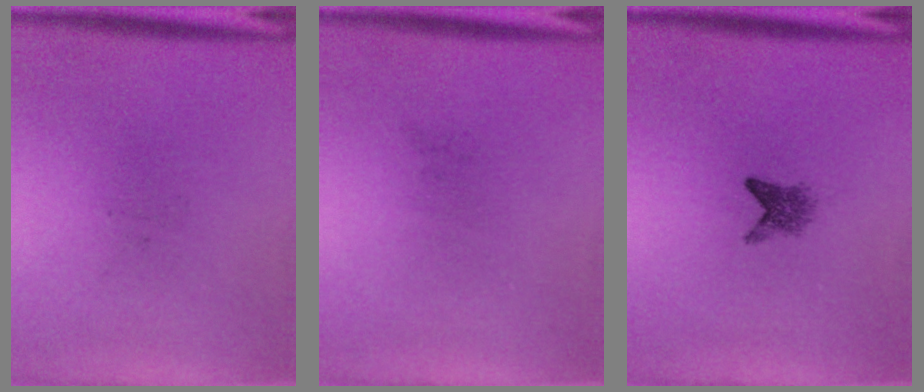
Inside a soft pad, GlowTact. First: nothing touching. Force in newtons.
{"total": 0.0}
{"total": 2.1}